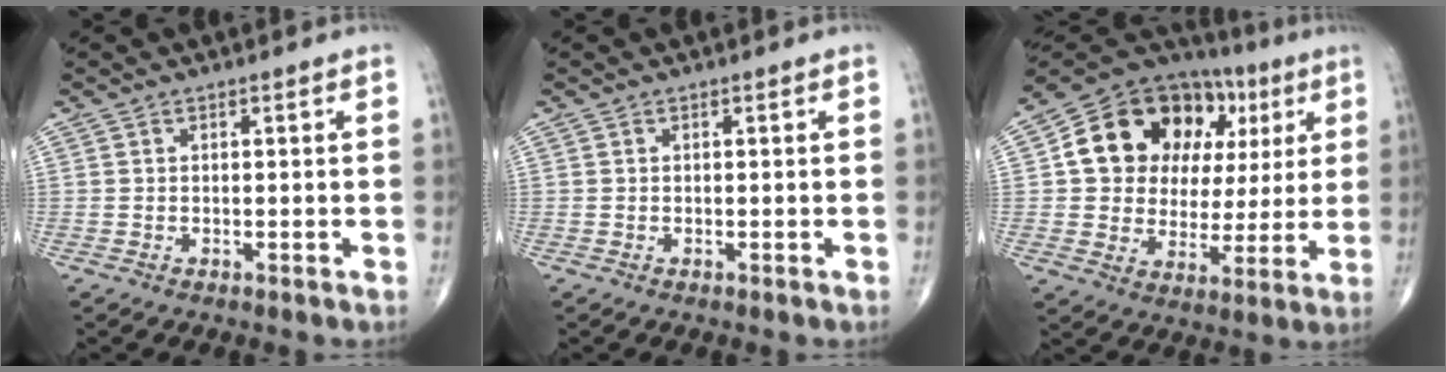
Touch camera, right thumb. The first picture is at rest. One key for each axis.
{"total": 0.0}
{"total": 22.4, "fx": 6.6, "fy": 16.3, "fz": 13.8, "tx": -0.163, "ty": 0.028, "tz": 0.110}